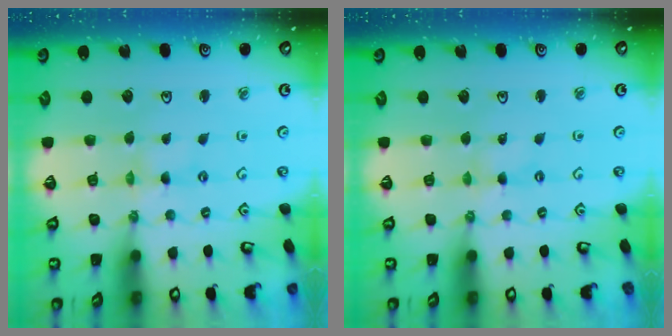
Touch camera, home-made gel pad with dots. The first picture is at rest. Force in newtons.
{"total": 1.2, "press": 1.1, "slide": 0.3}